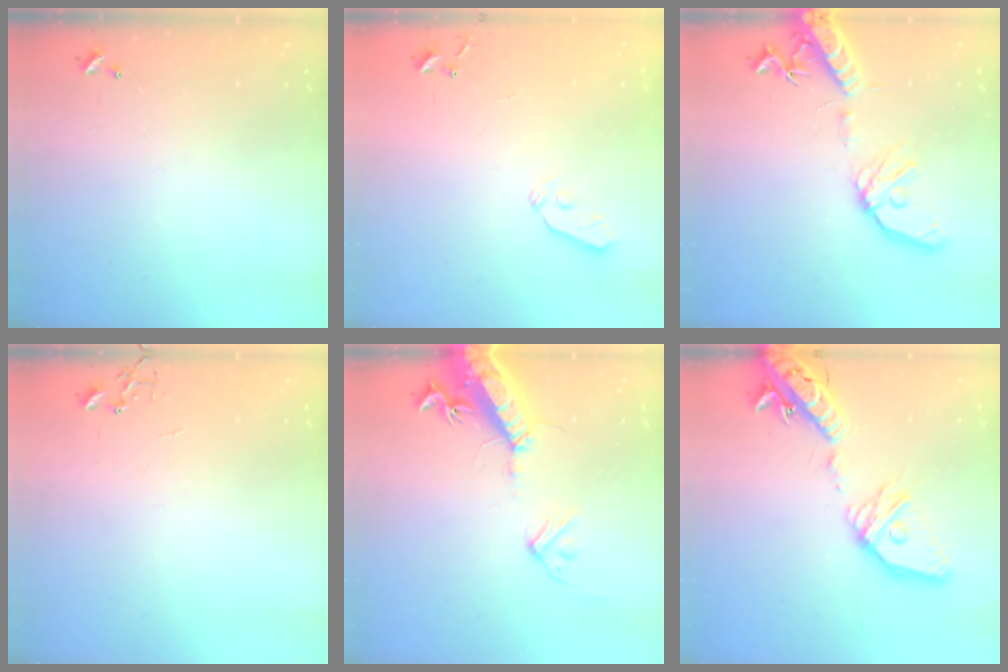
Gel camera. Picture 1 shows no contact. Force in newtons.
{"total": 3.3, "press": 3.2, "slide": 0.8}
{"total": 16.3, "press": 16.0, "slide": 3.2}
{"total": 0.0}
{"total": 17.3, "press": 16.8, "slide": 3.9}
{"total": 23.1, "press": 22.8, "slide": 3.6}